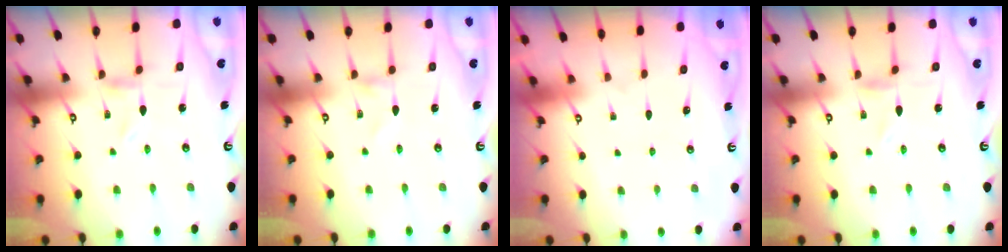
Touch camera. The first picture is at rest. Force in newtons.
{"total": 0.0}
{"total": 1.8, "press": 1.8, "slide": 0.2}
{"total": 0.0}